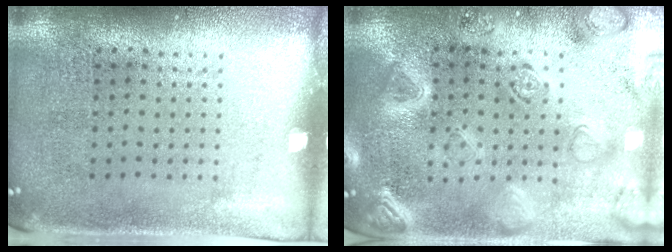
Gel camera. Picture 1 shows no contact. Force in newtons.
{"total": 3.0, "press": 2.9, "slide": 0.8}